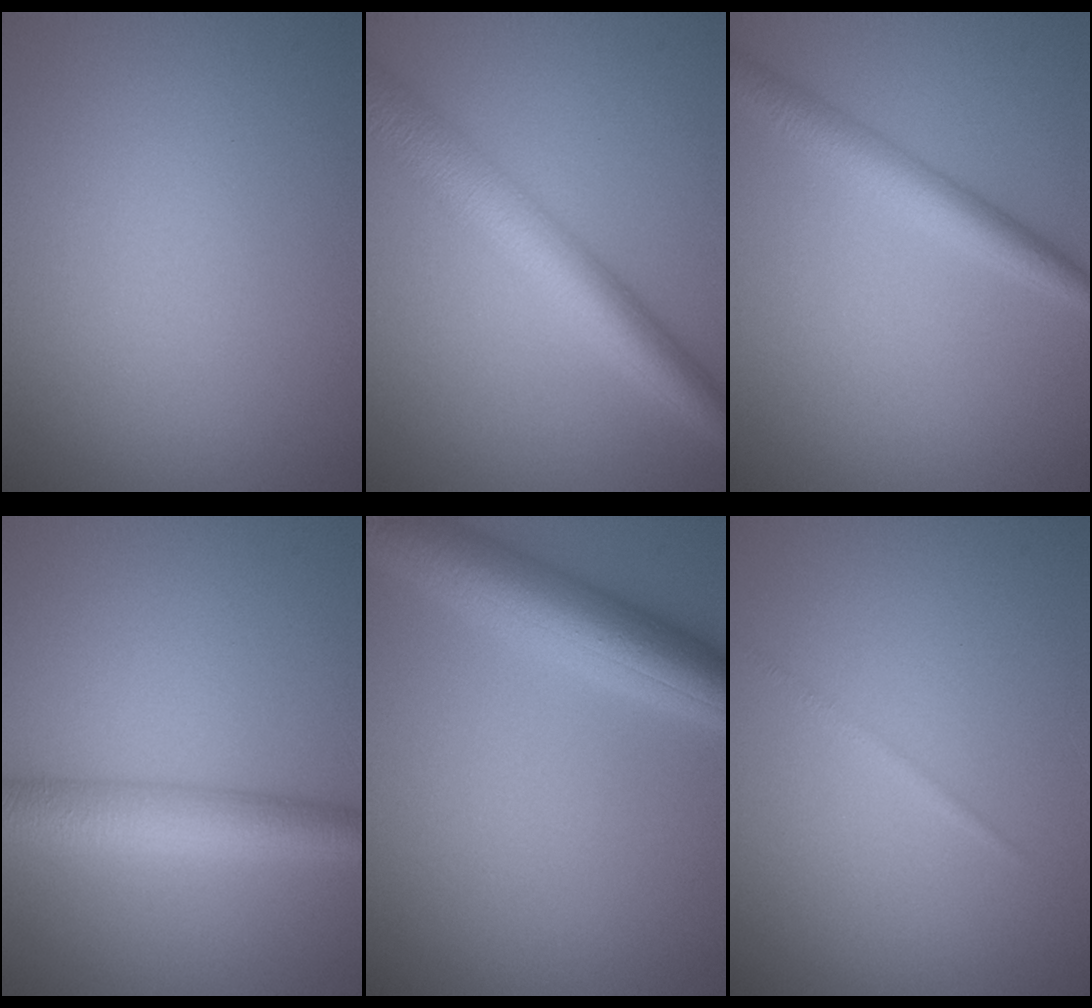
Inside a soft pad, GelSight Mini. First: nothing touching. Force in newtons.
{"total": 6.4, "press": 6.4, "slide": 0.2}
{"total": 3.3, "press": 3.3, "slide": 0.0}
{"total": 4.4, "press": 4.4, "slide": 0.1}
{"total": 6.5, "press": 6.5, "slide": 0.1}
{"total": 0.6, "press": 0.6, "slide": 0.0}